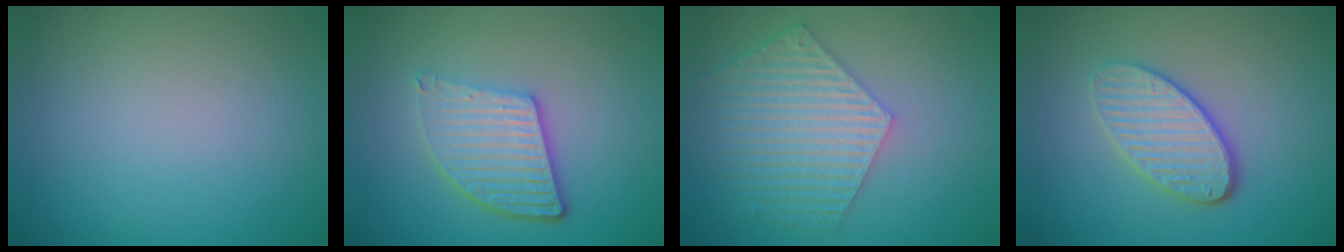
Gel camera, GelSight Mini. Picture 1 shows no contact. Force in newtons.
{"total": 5.1, "press": 3.8, "slide": 3.5}
{"total": 6.2, "press": 4.5, "slide": 4.2}
{"total": 4.1, "press": 3.3, "slide": 2.4}